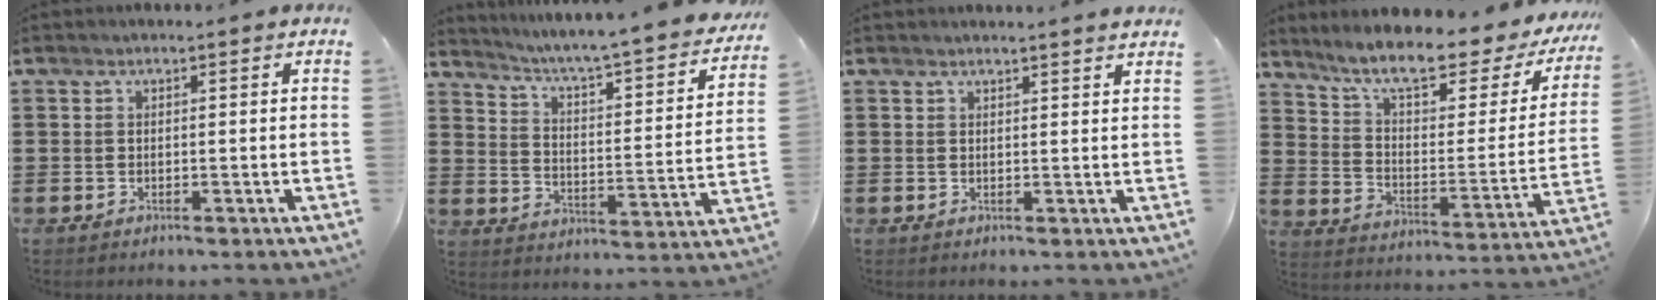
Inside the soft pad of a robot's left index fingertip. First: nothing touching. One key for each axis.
{"total": 3.6, "fx": 3.0, "fy": -0.6, "fz": 1.8, "tx": -0.055, "ty": -0.041, "tz": 0.035}
{"total": 1.4, "fx": 1.3, "fy": -0.4, "fz": 0.1, "tx": -0.003, "ty": -0.002, "tz": 0.025}
{"total": 9.1, "fx": 7.0, "fy": 1.4, "fz": 5.6, "tx": -0.120, "ty": -0.050, "tz": 0.113}